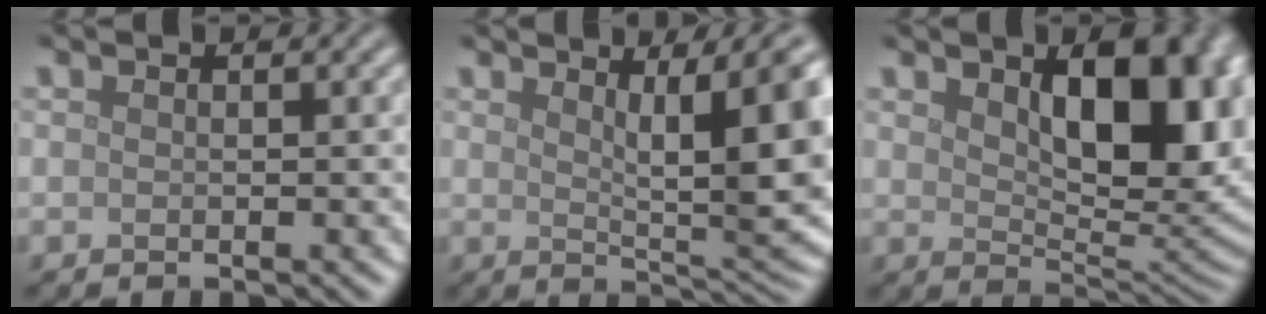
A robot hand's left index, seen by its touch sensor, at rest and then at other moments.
{"total": 9.7, "force": [2.7, 2.6, 8.9], "torque": [-0.126, -0.001, 0.049]}
{"total": 11.5, "force": [2.9, 6.0, 9.4], "torque": [-0.121, -0.009, 0.056]}